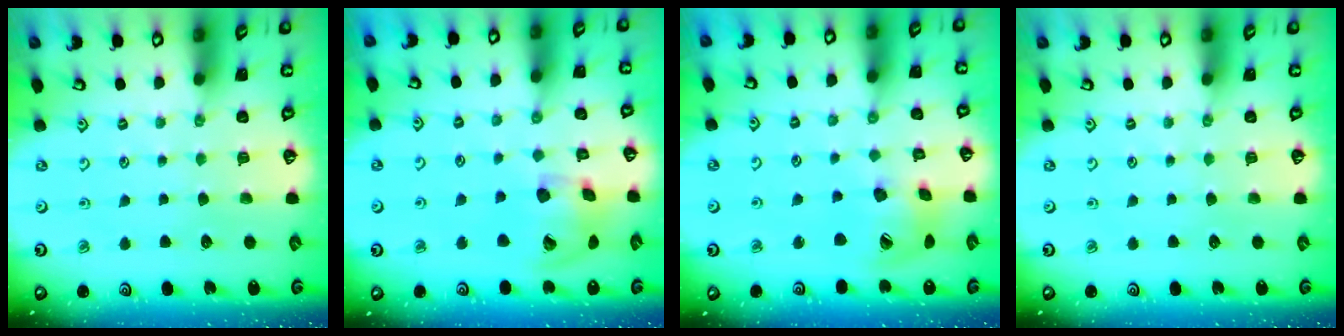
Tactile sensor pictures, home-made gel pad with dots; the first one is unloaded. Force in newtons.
{"total": 17.4, "press": 17.2, "slide": 2.6}
{"total": 15.5, "press": 15.3, "slide": 2.2}
{"total": 0.0}